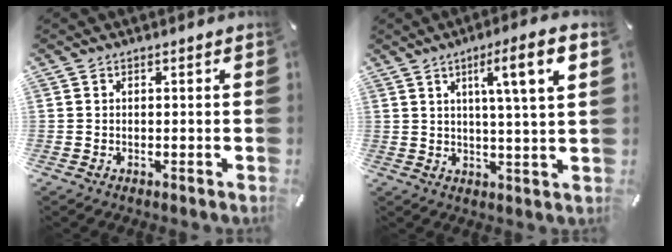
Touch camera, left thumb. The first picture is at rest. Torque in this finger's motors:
{"motor_torque": [1.44, 1.51, 0.90, -0.85, 0.39]}